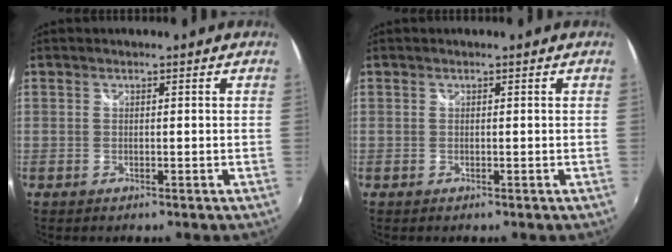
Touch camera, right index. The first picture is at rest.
{"total": 0.0}